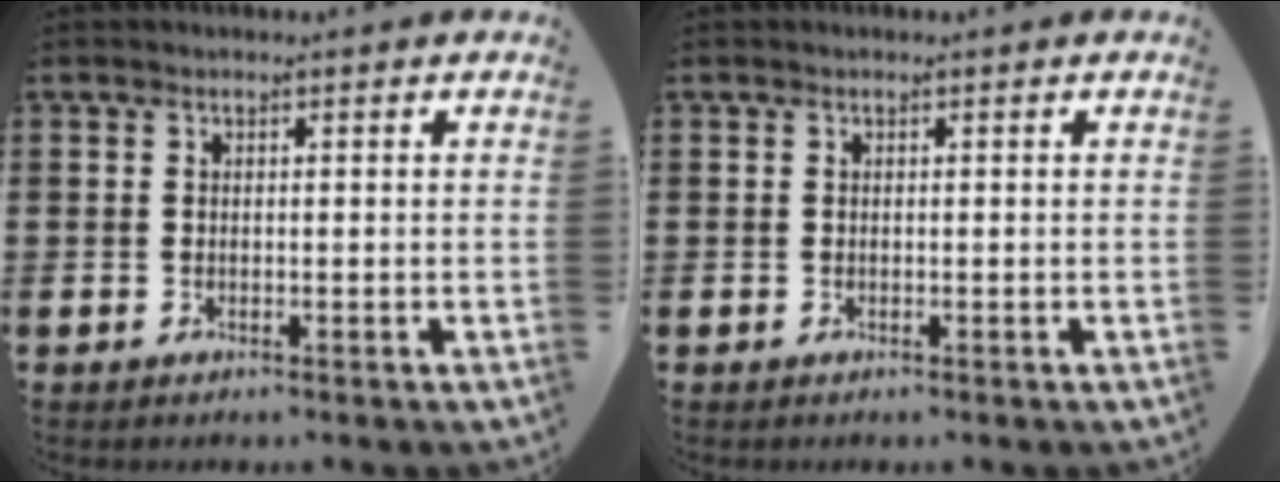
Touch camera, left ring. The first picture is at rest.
{"total": 0.0}